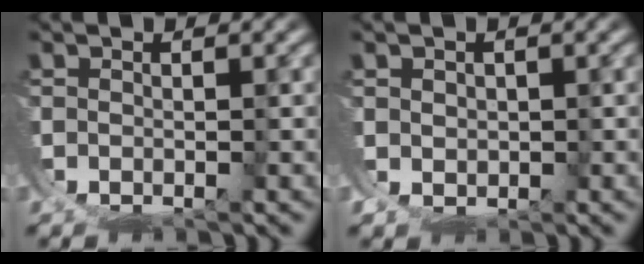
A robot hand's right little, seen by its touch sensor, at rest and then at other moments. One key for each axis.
{"total": 1.9, "fx": 1.6, "fy": -0.7, "fz": -0.7, "tx": 0.010, "ty": -0.005, "tz": 0.035}